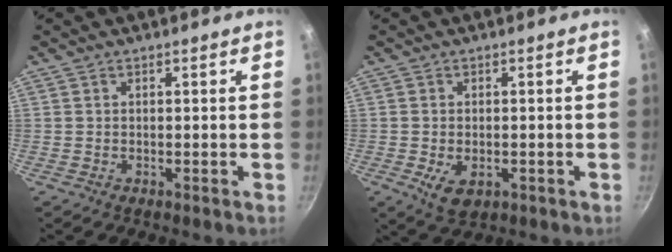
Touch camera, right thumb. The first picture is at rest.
{"total": 4.9, "force": [-1.4, 3.1, 3.6], "torque": [-0.057, -0.007, -0.017]}